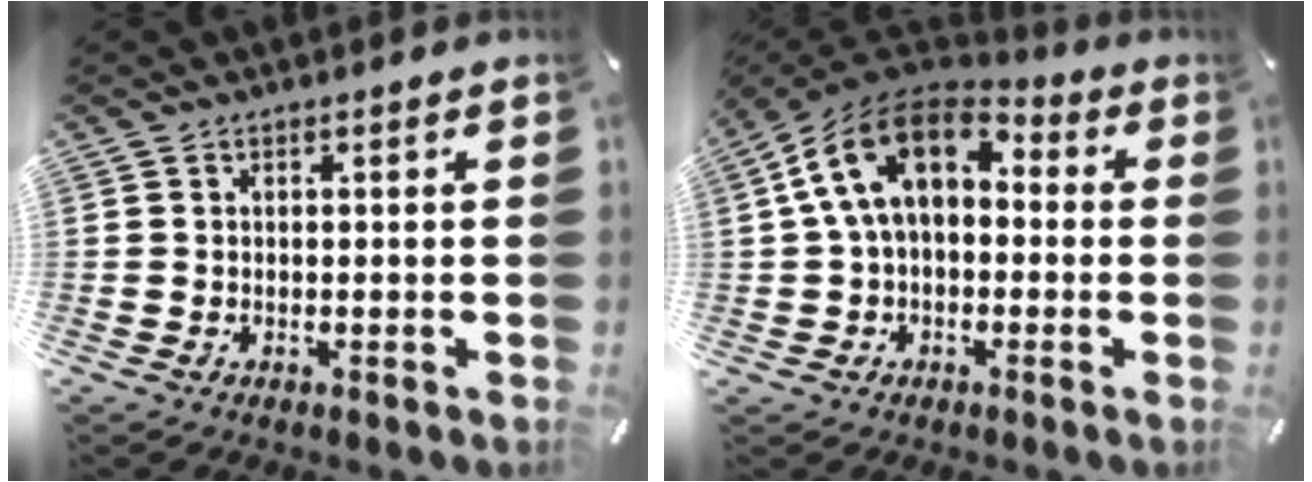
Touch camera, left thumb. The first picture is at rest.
{"total": 14.8, "force": [2.7, 9.9, 10.7], "torque": [-0.200, 0.002, 0.043]}